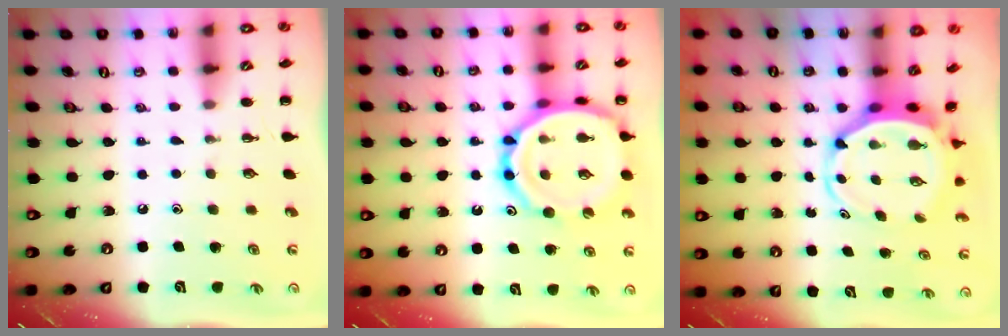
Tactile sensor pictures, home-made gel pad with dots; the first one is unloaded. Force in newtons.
{"total": 19.1, "press": 18.9, "slide": 2.8}
{"total": 5.8, "press": 5.7, "slide": 1.3}